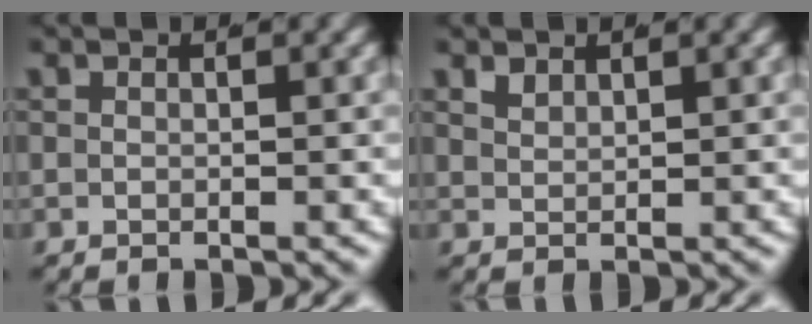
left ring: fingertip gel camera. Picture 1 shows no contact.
{"total": 1.2, "force": [1.1, -0.2, 0.2], "torque": [-0.006, -0.007, 0.033]}